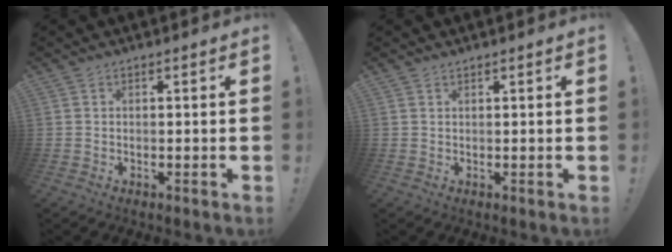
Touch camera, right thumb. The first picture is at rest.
{"total": 0.6, "force": [0.6, 0.1, 0.1], "torque": [0.004, -0.004, 0.010]}